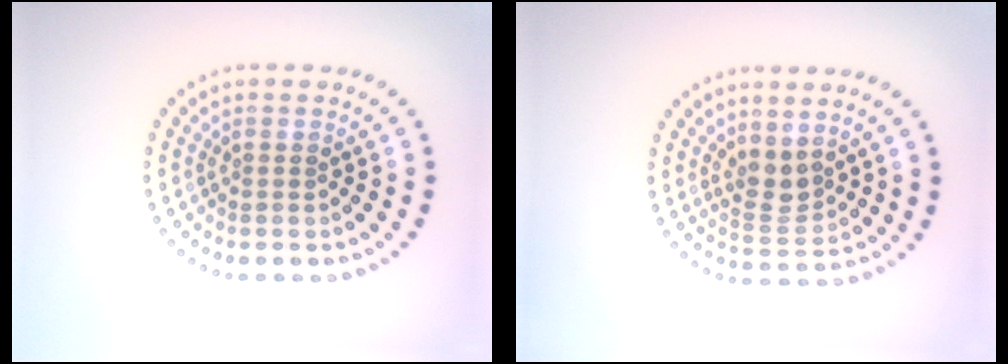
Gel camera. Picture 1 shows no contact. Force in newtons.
{"total": 2.2, "press": 1.8, "slide": 1.2}